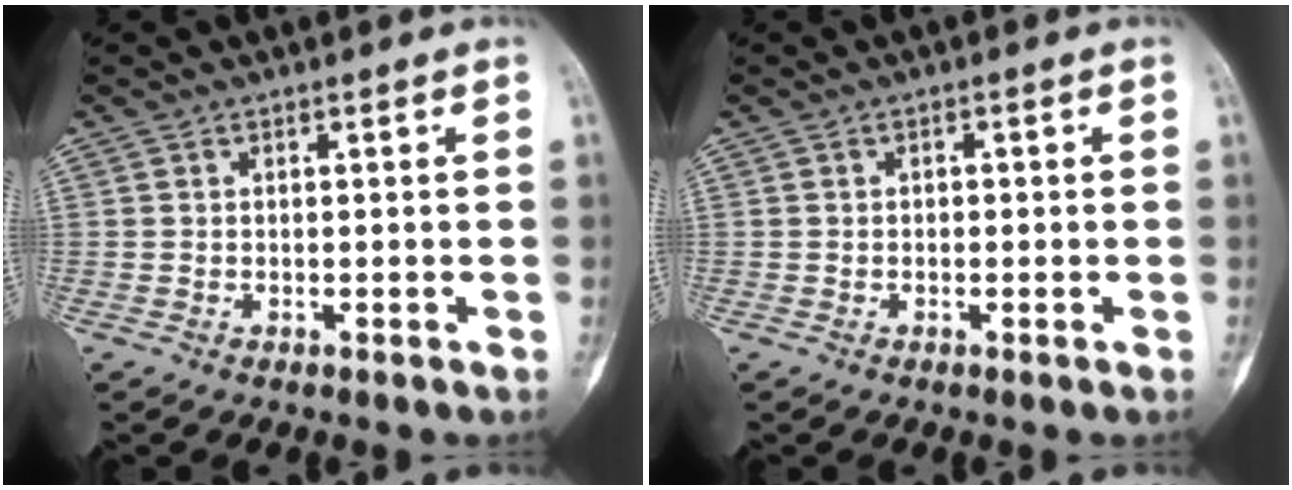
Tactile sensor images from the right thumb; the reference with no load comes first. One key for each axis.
{"total": 0.6, "fx": -0.1, "fy": 0.5, "fz": 0.3, "tx": 0.005, "ty": 0.002, "tz": -0.007}